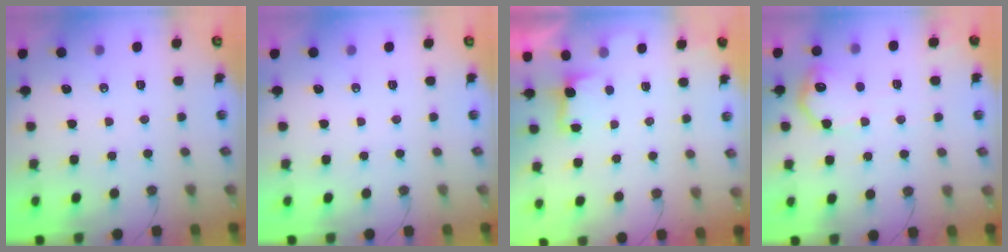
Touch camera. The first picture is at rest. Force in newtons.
{"total": 0.0}
{"total": 2.5, "press": 2.3, "slide": 0.8}
{"total": 11.6, "press": 11.6, "slide": 0.4}